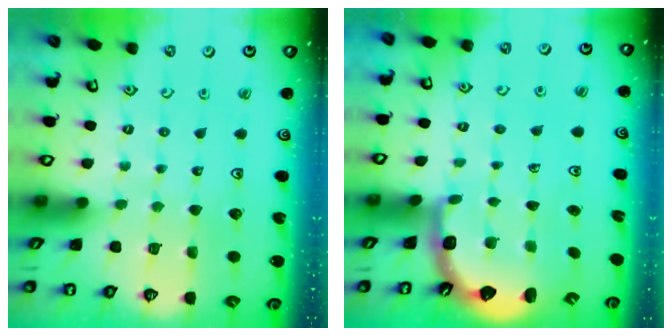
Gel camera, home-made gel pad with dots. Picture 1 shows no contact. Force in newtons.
{"total": 2.6, "press": 2.3, "slide": 1.3}